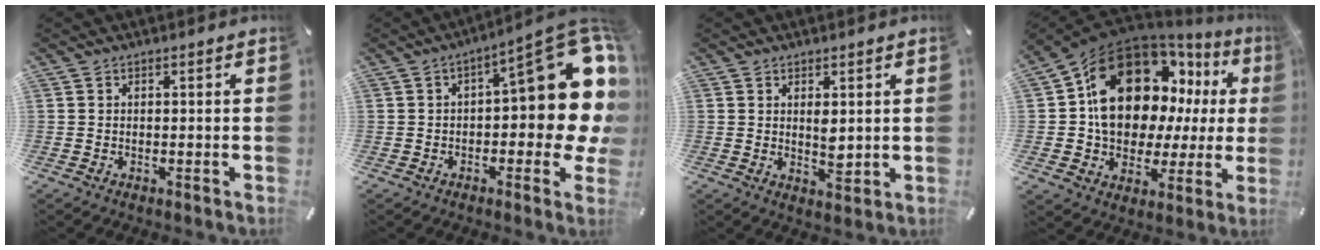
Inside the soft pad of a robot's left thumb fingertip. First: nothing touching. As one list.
[{"total": 20.4, "force": [4.1, 8.6, 18.1], "torque": [-0.208, -0.037, 0.069]}, {"total": 3.8, "force": [1.4, 2.0, 3.0], "torque": [-0.048, -0.006, 0.021]}, {"total": 20.5, "force": [7.7, 14.1, 12.7], "torque": [-0.213, -0.046, 0.140]}]